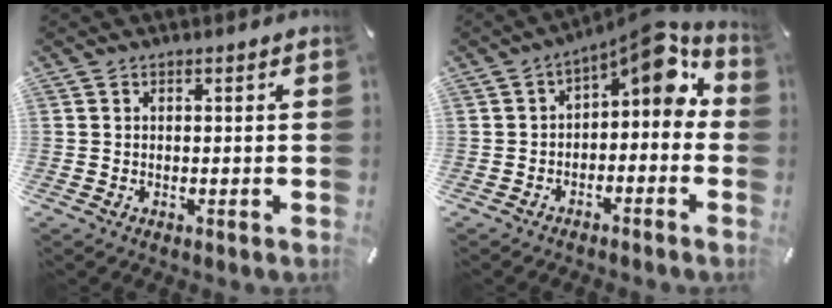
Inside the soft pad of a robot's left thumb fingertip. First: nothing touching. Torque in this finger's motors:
{"motor_torque": [0.36, 0.64, 0.06, 0.00, 0.11]}